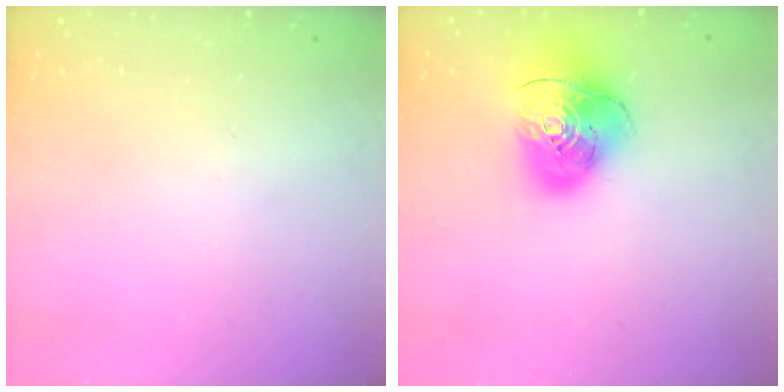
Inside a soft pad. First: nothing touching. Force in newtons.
{"total": 14.0, "press": 13.9, "slide": 1.8}